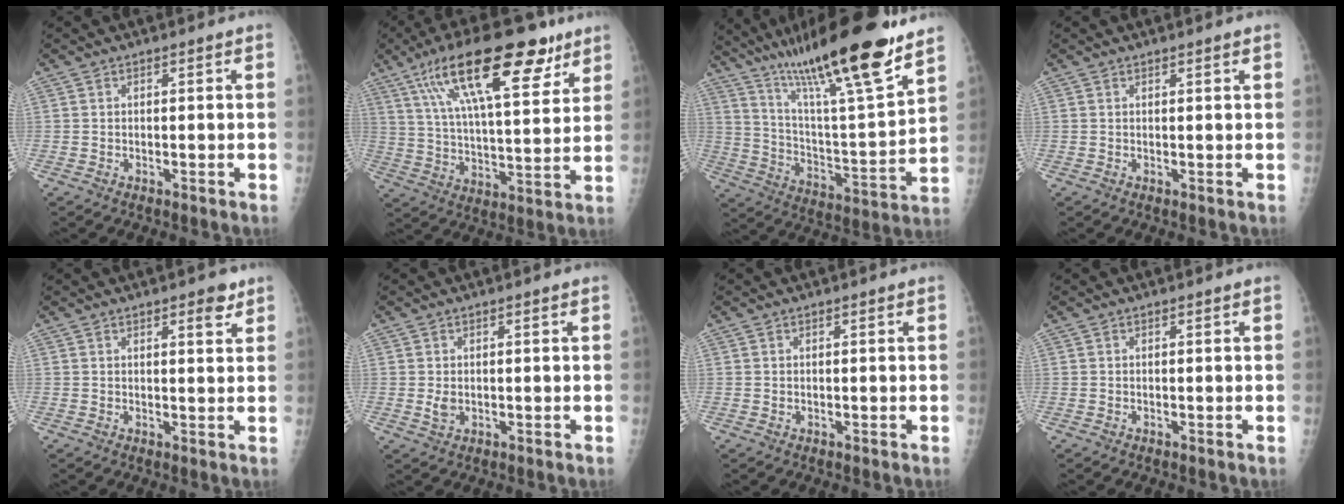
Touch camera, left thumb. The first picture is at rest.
{"total": 23.4, "force": [13.3, 7.9, 17.6], "torque": [-0.271, -0.022, 0.224]}
{"total": 26.6, "force": [18.5, 3.7, 18.7], "torque": [-0.295, -0.059, 0.317]}
{"total": 0.8, "force": [0.7, 0.1, 0.4], "torque": [-0.004, -0.004, 0.011]}
{"total": 3.3, "force": [2.1, 1.2, 2.2], "torque": [-0.018, -0.011, 0.027]}
{"total": 2.0, "force": [0.1, 1.5, 1.4], "torque": [-0.022, -0.004, 0.007]}
{"total": 0.0}
{"total": 0.0}